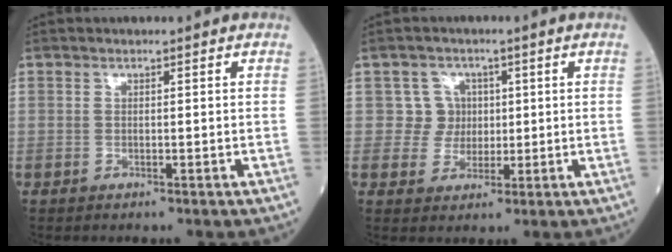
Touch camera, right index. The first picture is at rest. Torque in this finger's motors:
{"motor_torque": [0.10, -0.03, 0.00, -0.02]}